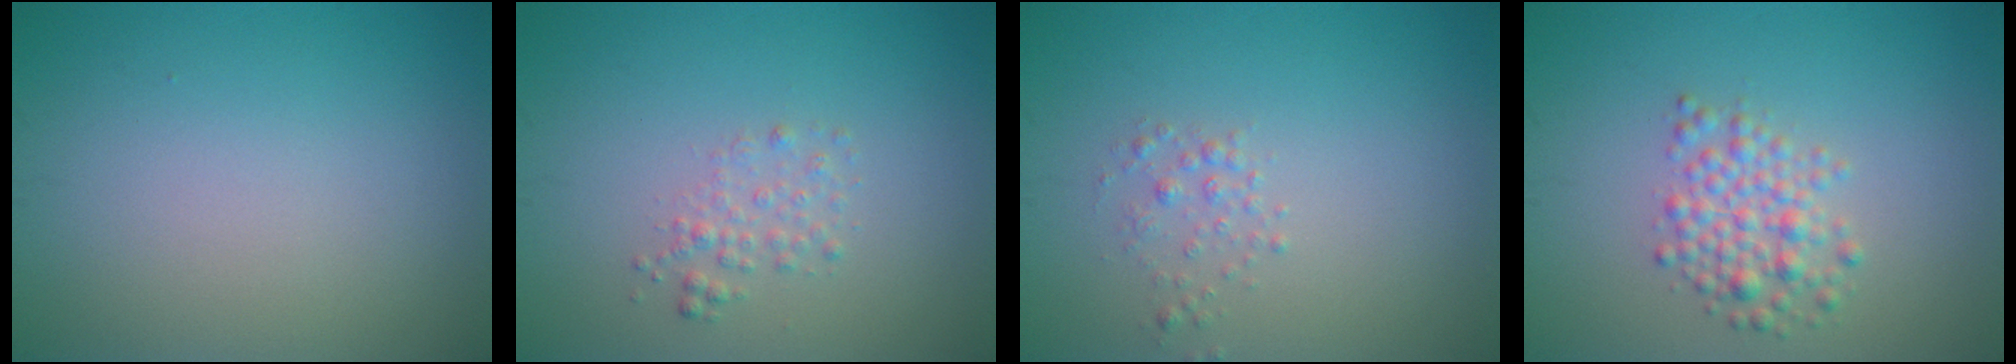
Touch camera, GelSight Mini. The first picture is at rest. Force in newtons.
{"total": 1.4, "press": 1.4, "slide": 0.1}
{"total": 1.1, "press": 1.1, "slide": 0.1}
{"total": 3.0, "press": 3.0, "slide": 0.2}